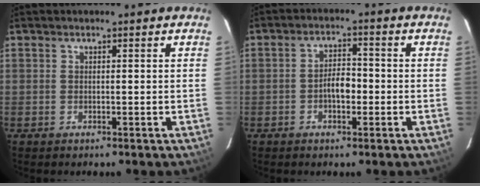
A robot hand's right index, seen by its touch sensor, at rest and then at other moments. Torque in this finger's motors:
{"motor_torque": [0.28, 0.06, 0.28, 0.07]}